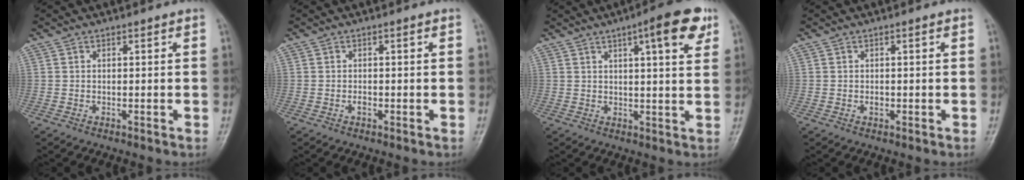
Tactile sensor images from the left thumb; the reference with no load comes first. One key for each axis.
{"total": 0.8, "fx": -0.3, "fy": 0.5, "fz": 0.6, "tx": -0.008, "ty": 0.001, "tz": -0.006}
{"total": 9.7, "fx": 4.8, "fy": 2.2, "fz": 8.1, "tx": -0.097, "ty": -0.014, "tz": 0.060}
{"total": 0.9, "fx": -0.2, "fy": 0.6, "fz": 0.6, "tx": -0.007, "ty": 0.002, "tz": -0.002}